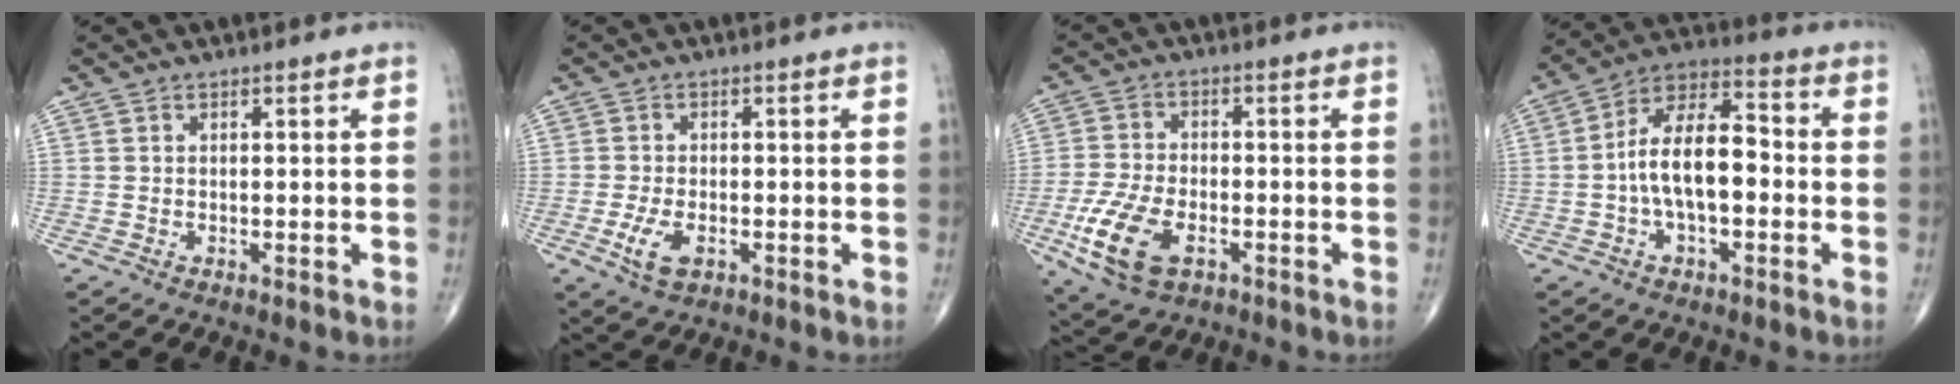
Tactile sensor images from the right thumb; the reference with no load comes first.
{"total": 4.7, "force": [-1.6, 2.4, 3.8], "torque": [-0.078, 0.000, -0.025]}
{"total": 11.2, "force": [-4.2, 6.1, 8.4], "torque": [-0.175, 0.004, -0.075]}
{"total": 13.3, "force": [-1.5, 6.5, 11.5], "torque": [-0.198, 0.041, -0.035]}